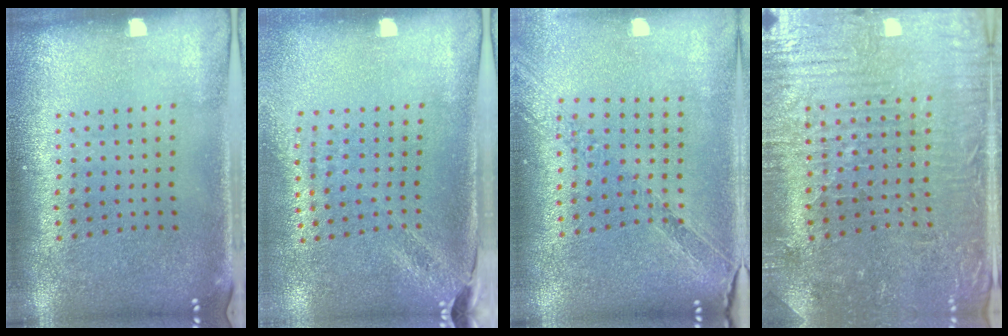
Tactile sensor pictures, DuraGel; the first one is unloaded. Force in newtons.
{"total": 1.9, "press": 1.6, "slide": 1.1}
{"total": 1.1, "press": 1.1, "slide": 0.2}
{"total": 2.3, "press": 2.2, "slide": 0.4}